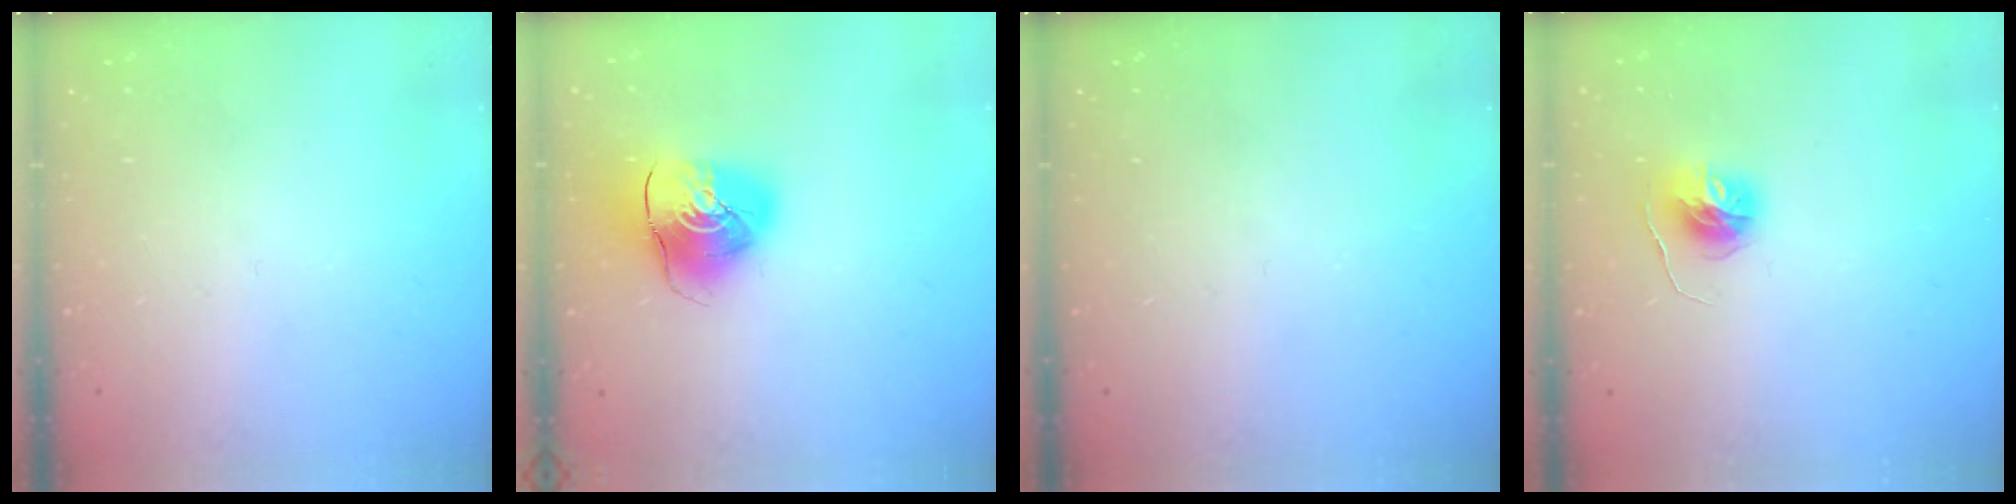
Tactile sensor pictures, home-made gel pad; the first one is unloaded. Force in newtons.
{"total": 10.6, "press": 10.5, "slide": 1.5}
{"total": 0.0}
{"total": 6.4, "press": 6.4, "slide": 0.6}